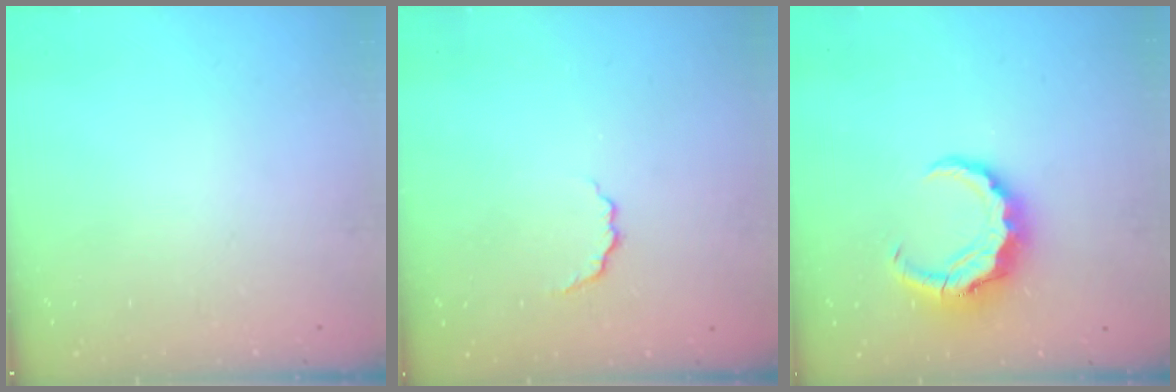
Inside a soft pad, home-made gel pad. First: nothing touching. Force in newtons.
{"total": 3.4, "press": 3.3, "slide": 0.9}
{"total": 8.3, "press": 8.3, "slide": 0.9}